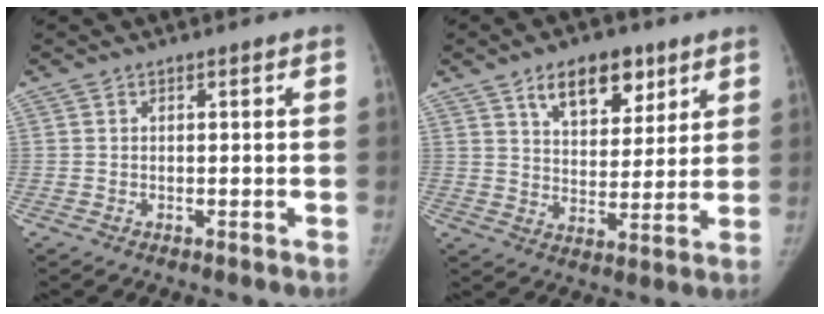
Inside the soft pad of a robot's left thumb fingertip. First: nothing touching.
{"total": 11.9, "force": [6.9, 6.8, 7.0], "torque": [-0.070, -0.036, 0.112]}